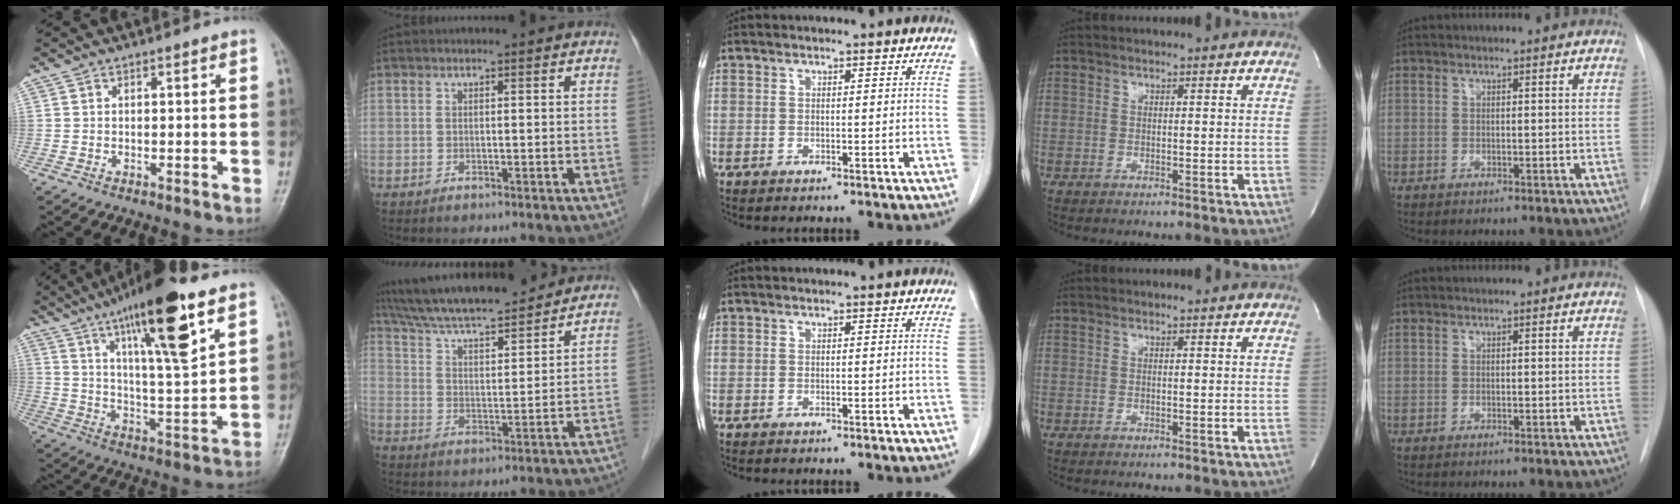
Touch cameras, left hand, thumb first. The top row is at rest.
{"thumb": {"total": 19.7, "force": [10.8, 3.9, 16.0], "torque": [-0.247, -0.042, 0.181]}, "index": {"total": 17.9, "force": [16.2, 2.4, 7.2], "torque": [-0.127, 0.025, 0.264]}}